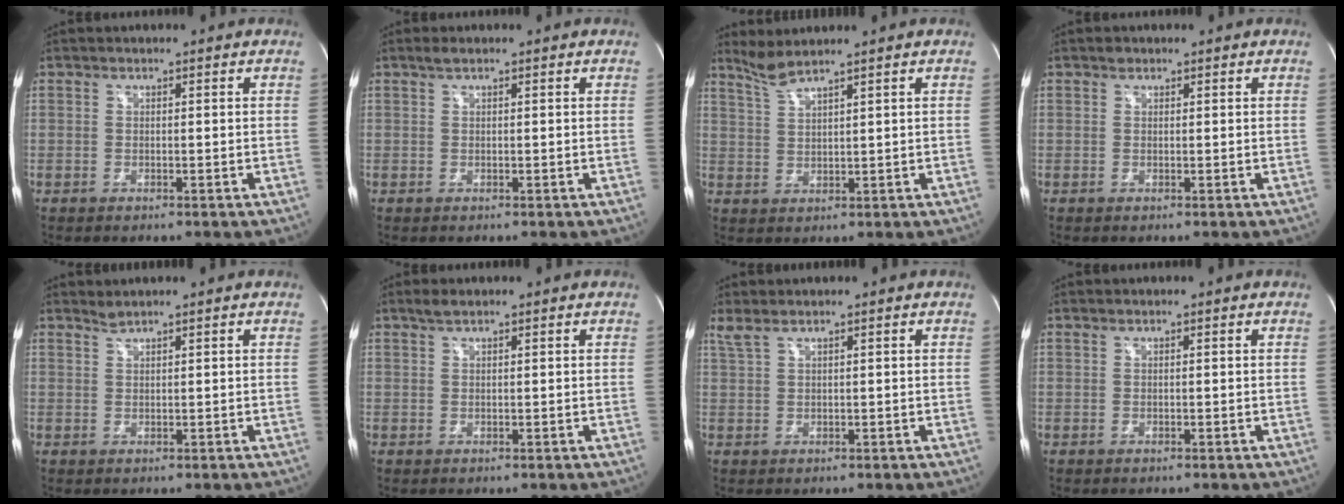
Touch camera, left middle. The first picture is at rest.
{"total": 1.0, "force": [0.7, 0.2, 0.7], "torque": [-0.018, 0.008, 0.016]}
{"total": 3.3, "force": [3.0, -0.9, 1.2], "torque": [-0.036, 0.001, 0.072]}
{"total": 0.7, "force": [0.5, 0.4, 0.1], "torque": [-0.003, 0.003, 0.006]}
{"total": 1.0, "force": [0.9, -0.3, 0.1], "torque": [-0.009, 0.003, 0.024]}
{"total": 1.3, "force": [1.0, 0.3, 0.8], "torque": [-0.021, 0.009, 0.024]}
{"total": 1.8, "force": [1.5, 0.0, 1.0], "torque": [-0.034, 0.016, 0.038]}
{"total": 0.0}